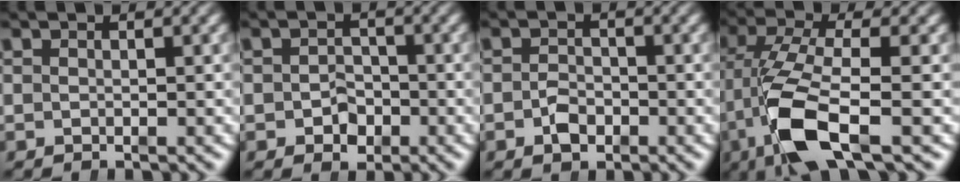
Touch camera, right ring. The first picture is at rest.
{"total": 2.6, "force": [-1.2, 2.0, 1.3], "torque": [-0.001, -0.010, -0.018]}
{"total": 2.0, "force": [-1.3, 1.2, 1.0], "torque": [-0.016, -0.012, -0.020]}
{"total": 7.9, "force": [-1.4, 3.2, 7.1], "torque": [-0.152, -0.027, -0.011]}